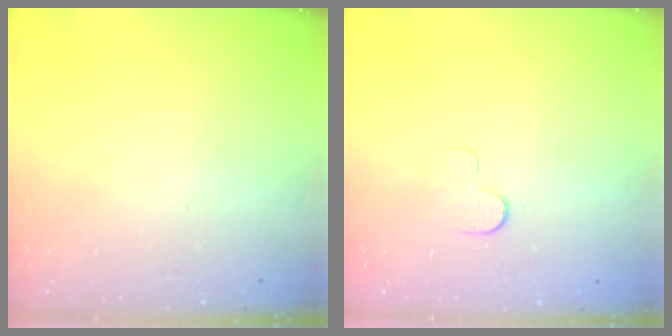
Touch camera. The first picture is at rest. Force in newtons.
{"total": 3.9, "press": 3.9, "slide": 0.3}